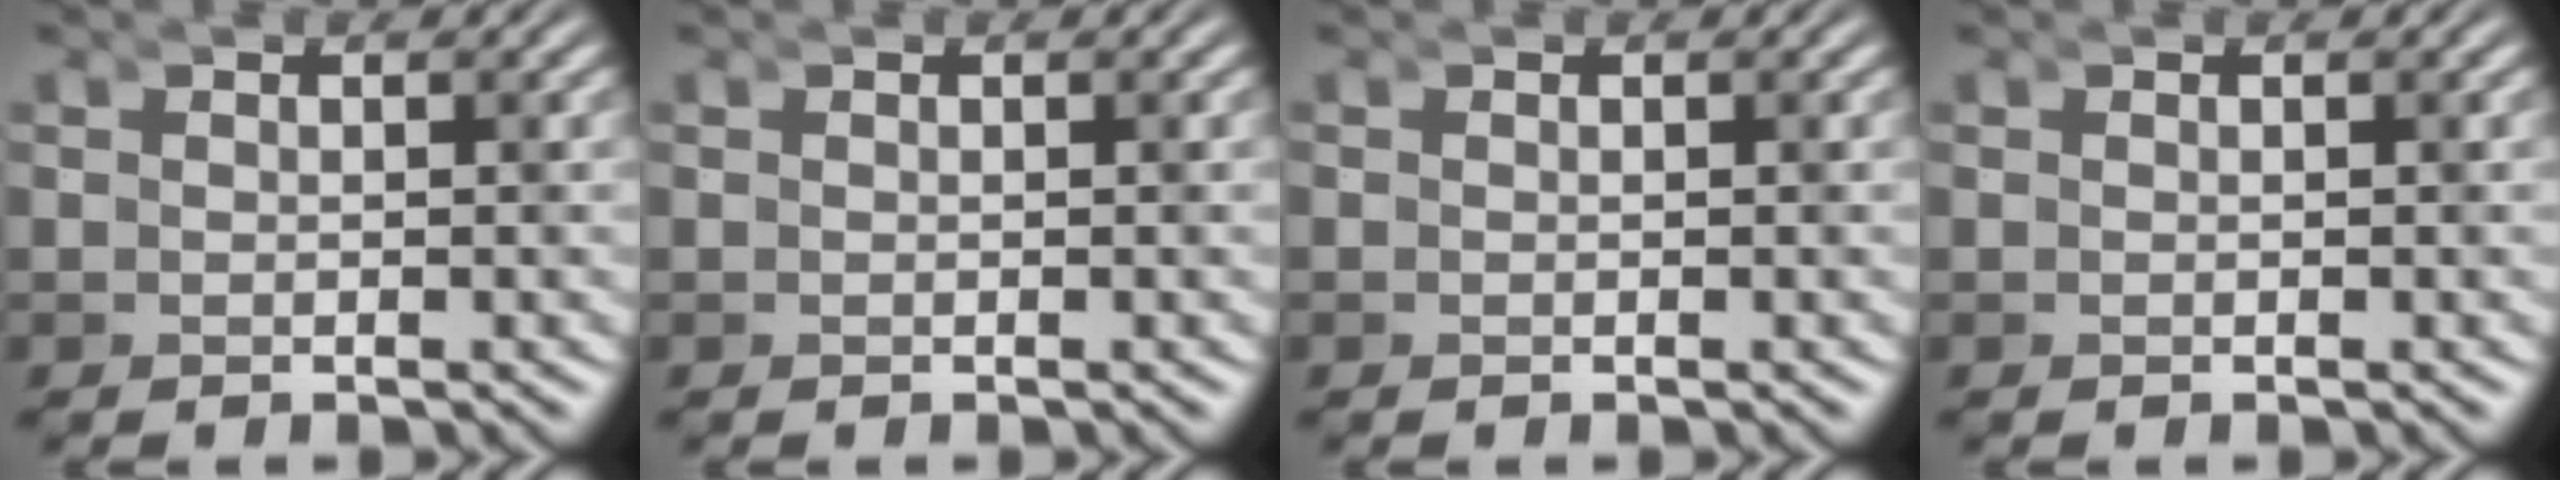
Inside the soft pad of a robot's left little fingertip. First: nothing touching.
{"total": 0.0}
{"total": 0.0}
{"total": 0.0}